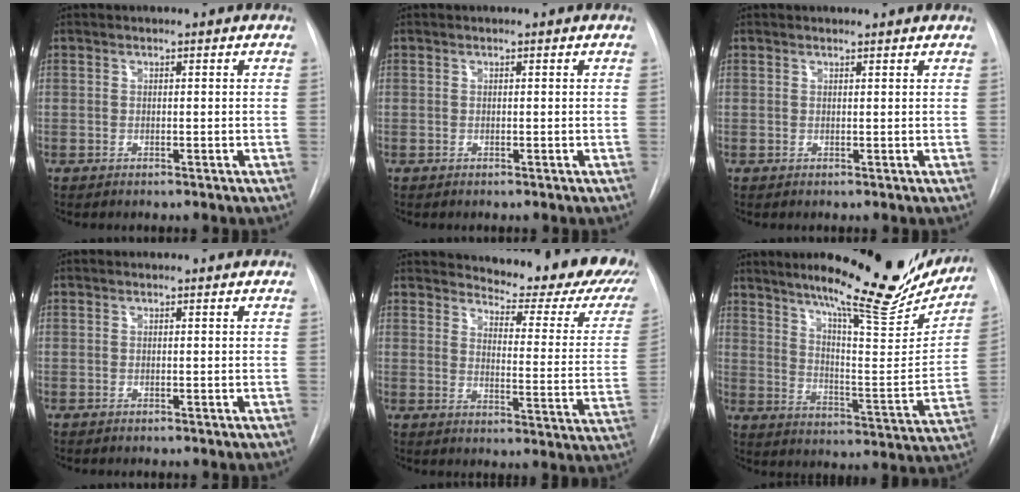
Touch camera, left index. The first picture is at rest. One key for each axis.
{"total": 0.0}
{"total": 2.6, "fx": 2.6, "fy": 0.3, "fz": 0.4, "tx": -0.010, "ty": 0.014, "tz": 0.027}
{"total": 0.0}
{"total": 22.4, "fx": 20.2, "fy": 4.5, "fz": 8.4, "tx": -0.106, "ty": -0.099, "tz": 0.223}
{"total": 22.0, "fx": 18.0, "fy": 3.4, "fz": 12.1, "tx": -0.176, "ty": -0.036, "tz": 0.245}